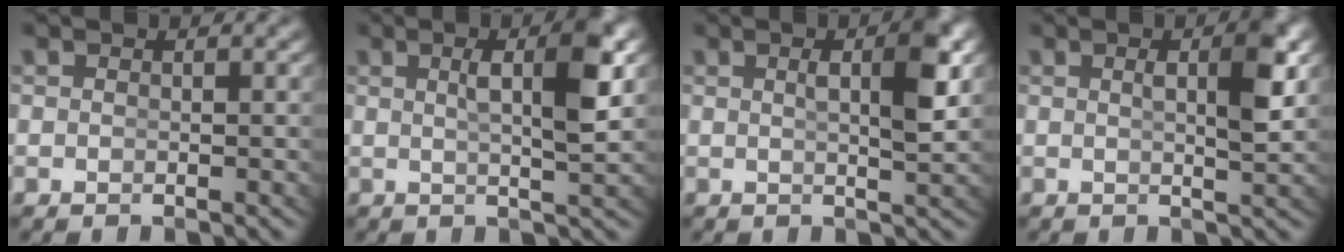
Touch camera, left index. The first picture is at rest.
{"total": 4.7, "force": [0.9, 0.1, 4.6], "torque": [-0.069, -0.004, 0.022]}
{"total": 3.8, "force": [0.7, 0.0, 3.7], "torque": [-0.054, -0.006, 0.017]}
{"total": 3.4, "force": [0.6, -0.1, 3.4], "torque": [-0.050, -0.009, 0.016]}